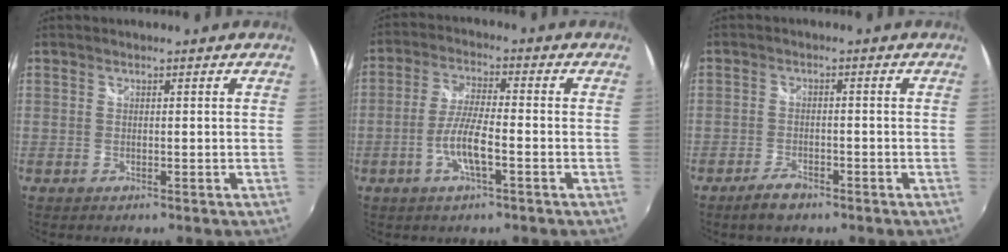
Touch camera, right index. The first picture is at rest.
{"total": 6.8, "force": [-2.7, 1.2, 6.2], "torque": [-0.126, -0.002, -0.051]}
{"total": 3.9, "force": [-3.0, 1.7, 1.9], "torque": [-0.050, 0.001, -0.054]}